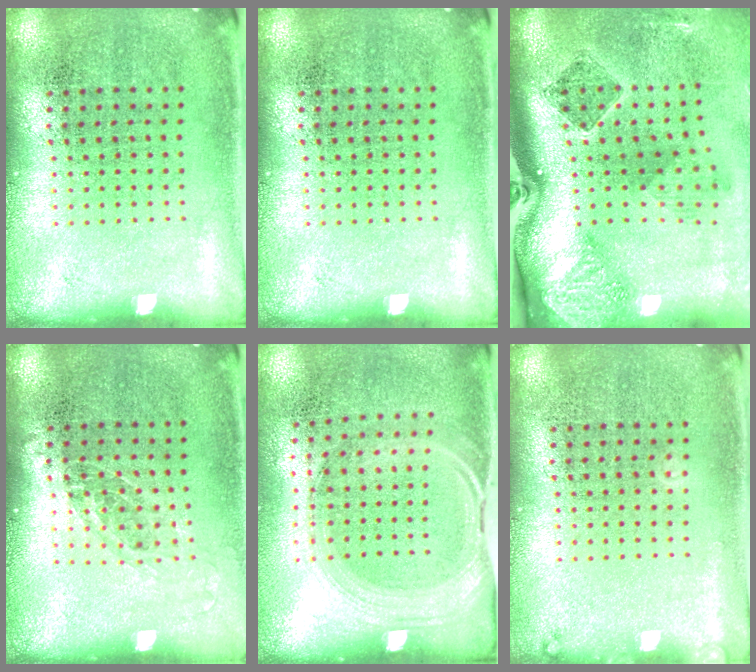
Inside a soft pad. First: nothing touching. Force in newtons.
{"total": 0.0}
{"total": 2.7, "press": 1.8, "slide": 2.1}
{"total": 1.1, "press": 1.0, "slide": 0.5}
{"total": 1.5, "press": 1.3, "slide": 0.8}
{"total": 0.7, "press": 0.7, "slide": 0.1}